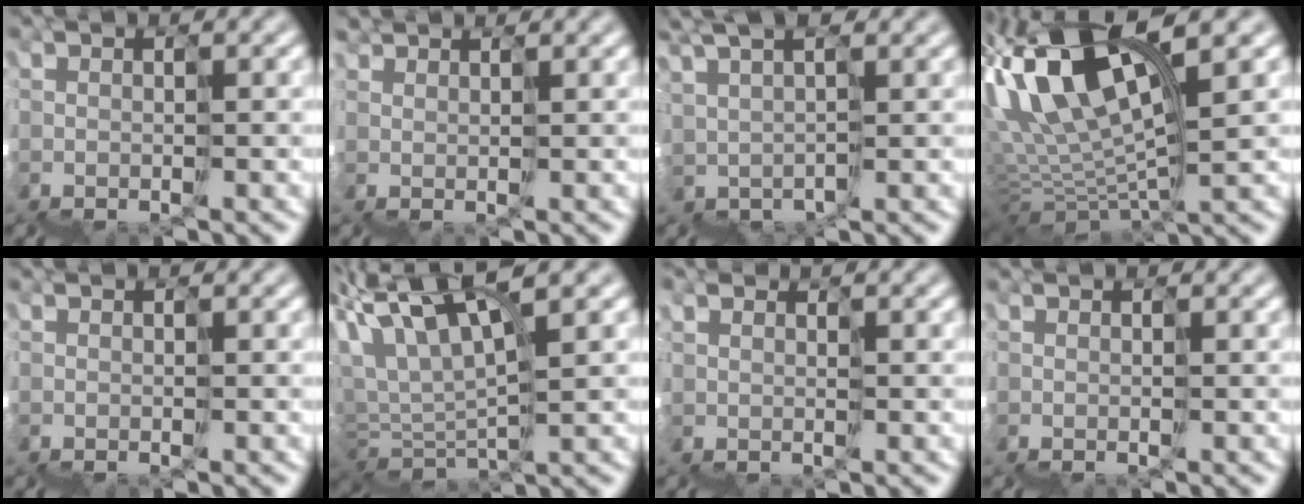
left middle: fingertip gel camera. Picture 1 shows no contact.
{"total": 1.8, "force": [1.7, -0.3, -0.7], "torque": [0.020, 0.023, 0.027]}
{"total": 4.1, "force": [3.5, -1.2, -1.7], "torque": [-0.006, 0.030, 0.056]}
{"total": 7.5, "force": [5.6, 1.5, 4.8], "torque": [-0.142, 0.036, 0.097]}
{"total": 0.0}
{"total": 3.9, "force": [3.8, -0.8, 0.1], "torque": [-0.038, 0.031, 0.062]}
{"total": 2.3, "force": [0.8, -0.6, -2.1], "torque": [0.017, 0.013, 0.013]}
{"total": 0.0}